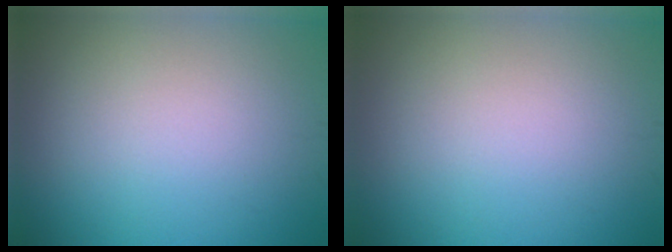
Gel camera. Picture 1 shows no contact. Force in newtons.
{"total": 0.0}